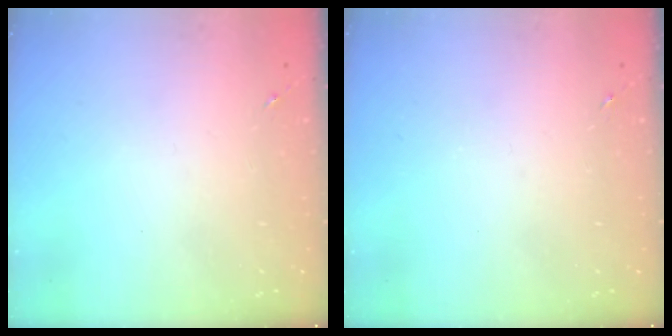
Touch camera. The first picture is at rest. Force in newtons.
{"total": 0.0}